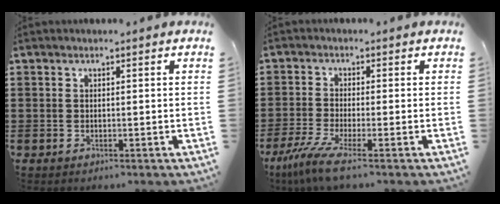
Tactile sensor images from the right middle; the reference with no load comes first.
{"total": 4.7, "force": [-2.8, 0.0, 3.8], "torque": [-0.095, -0.024, -0.057]}